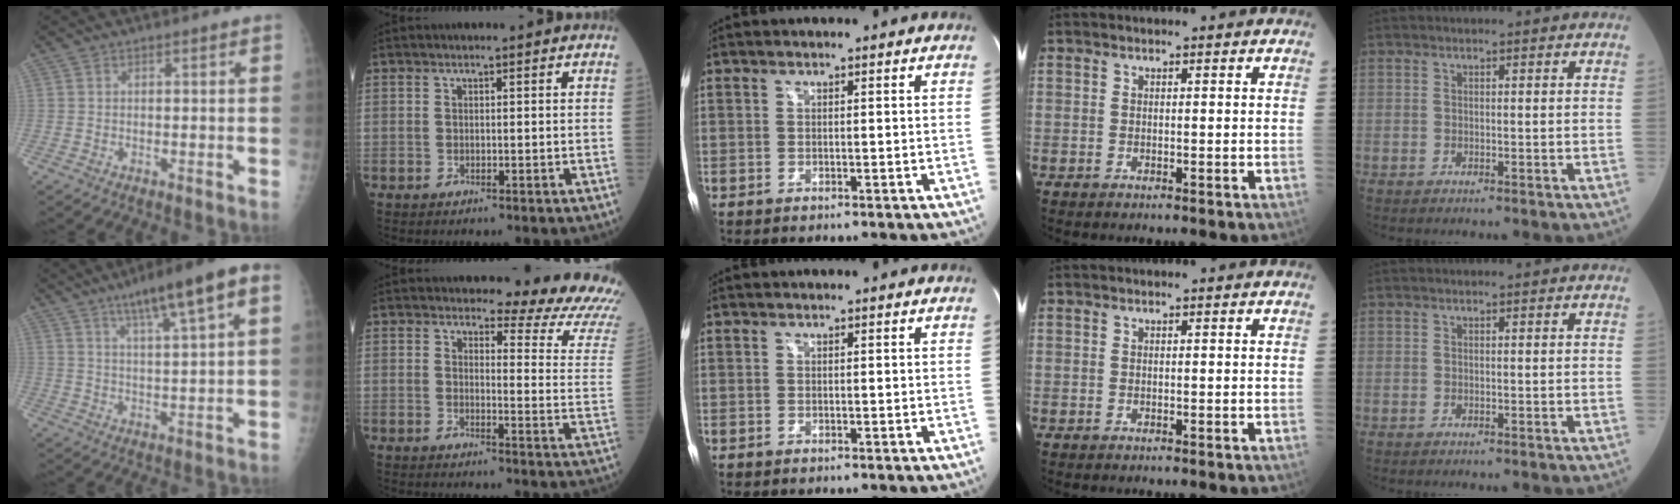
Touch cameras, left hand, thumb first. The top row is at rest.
{"thumb": {"total": 12.7, "force": [6.1, 1.8, 11.0], "torque": [-0.167, -0.002, 0.093]}, "index": {"total": 12.9, "force": [12.4, 0.8, 3.3], "torque": [-0.027, -0.112, 0.112]}}